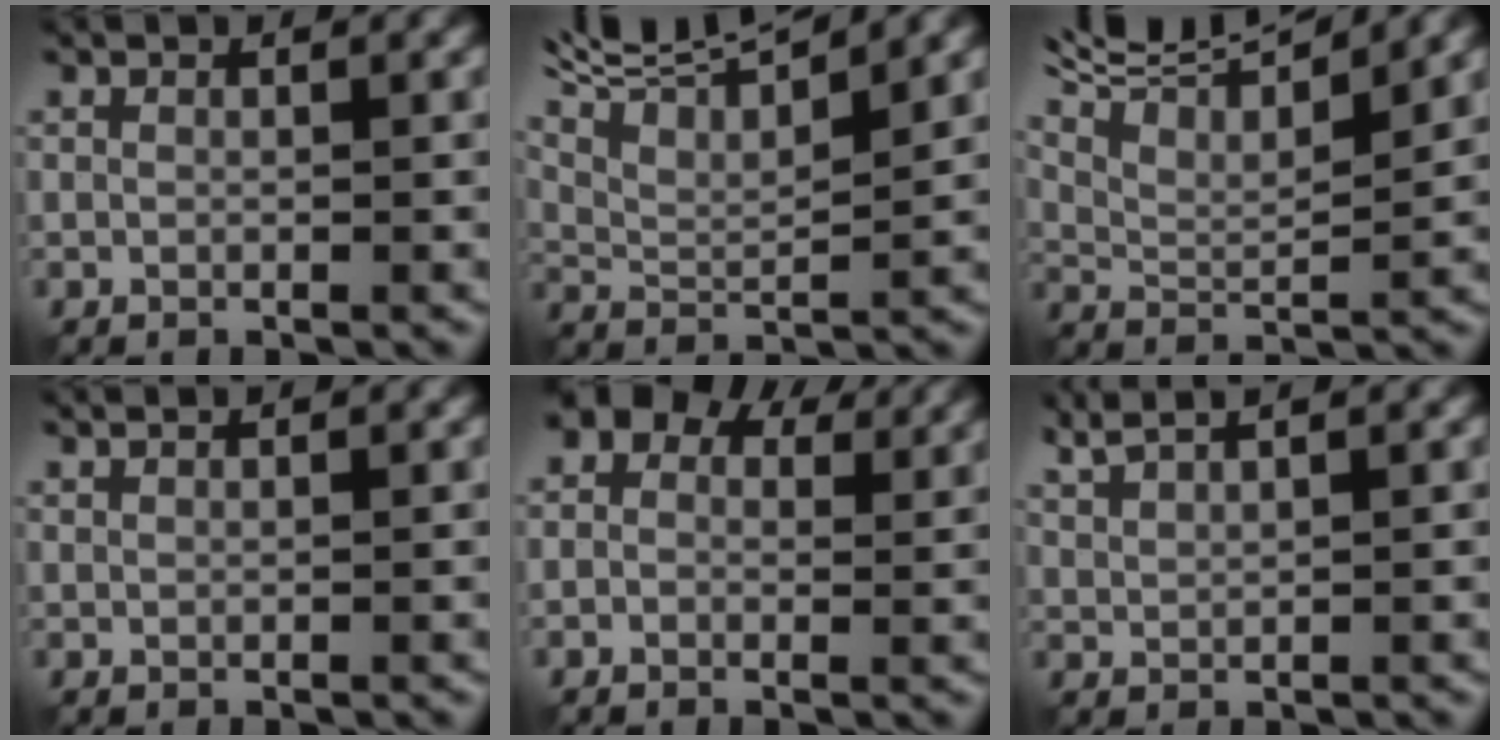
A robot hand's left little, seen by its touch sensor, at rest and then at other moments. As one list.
[{"total": 9.5, "force": [7.0, 2.5, 6.0], "torque": [-0.124, 0.024, 0.105]}, {"total": 10.5, "force": [7.9, 2.9, 6.3], "torque": [-0.132, 0.025, 0.118]}, {"total": 1.1, "force": [0.9, 0.3, 0.6], "torque": [-0.002, 0.001, 0.004]}, {"total": 6.4, "force": [3.5, 4.3, 3.2], "torque": [-0.054, 0.011, 0.033]}, {"total": 3.2, "force": [2.6, 0.6, 1.7], "torque": [-0.035, 0.012, 0.045]}]